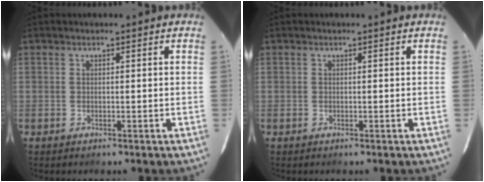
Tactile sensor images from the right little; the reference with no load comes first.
{"total": 0.0}